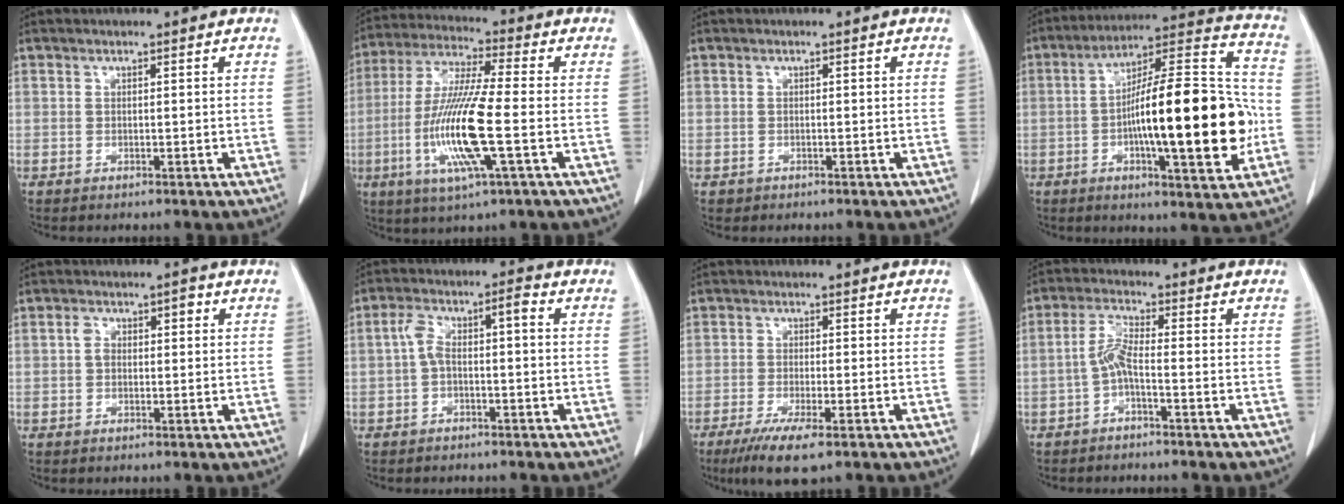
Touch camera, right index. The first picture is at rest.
{"total": 14.5, "force": [-3.2, 0.7, 14.2], "torque": [-0.293, -0.016, -0.067]}
{"total": 0.8, "force": [-0.3, 0.7, -0.1], "torque": [-0.005, 0.005, -0.001]}
{"total": 22.6, "force": [-3.5, 3.9, 22.0], "torque": [-0.327, 0.018, -0.052]}
{"total": 3.3, "force": [0.7, 2.0, 2.5], "torque": [-0.046, 0.024, 0.011]}
{"total": 5.5, "force": [-0.1, 1.7, 5.3], "torque": [-0.107, 0.038, -0.002]}
{"total": 6.3, "force": [-3.9, 0.7, 4.9], "torque": [-0.089, -0.017, -0.066]}
{"total": 3.8, "force": [-1.4, 0.3, 3.6], "torque": [-0.076, 0.008, -0.031]}